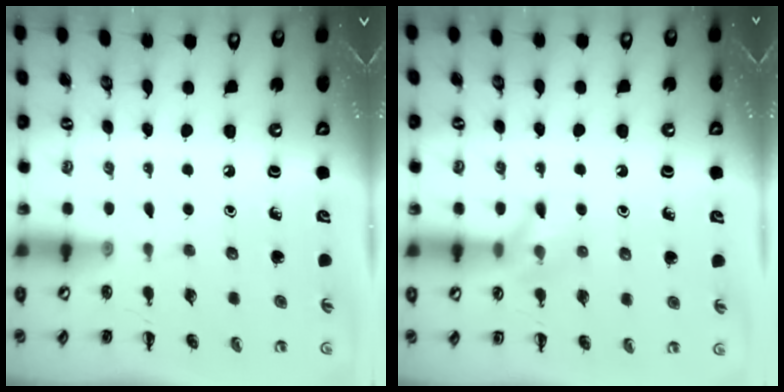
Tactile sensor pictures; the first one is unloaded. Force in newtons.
{"total": 8.2, "press": 8.1, "slide": 0.9}